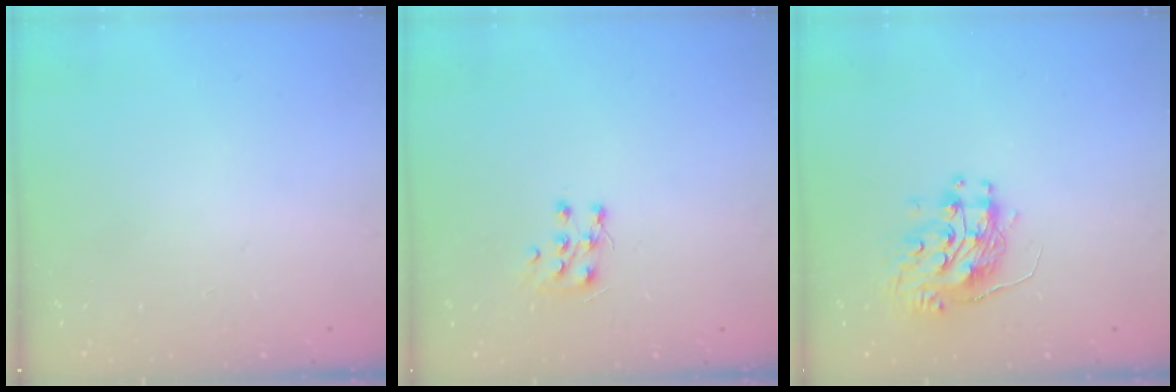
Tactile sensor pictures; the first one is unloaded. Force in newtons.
{"total": 6.8, "press": 6.7, "slide": 0.6}
{"total": 10.7, "press": 10.6, "slide": 1.2}